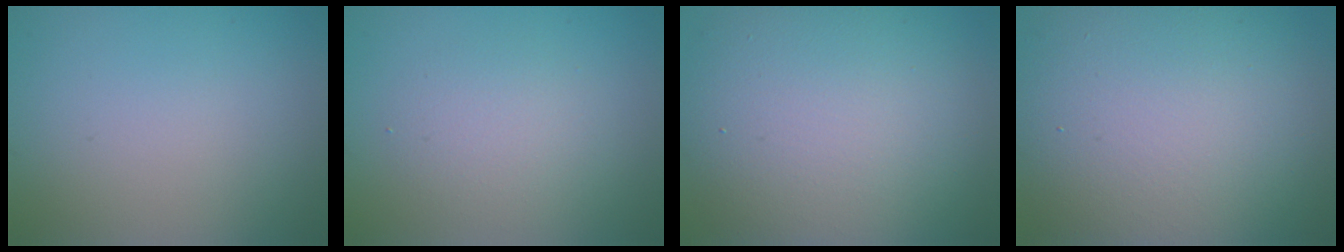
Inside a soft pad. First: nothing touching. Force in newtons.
{"total": 2.7, "press": 2.7, "slide": 0.2}
{"total": 11.6, "press": 11.6, "slide": 0.6}
{"total": 13.9, "press": 13.8, "slide": 0.9}